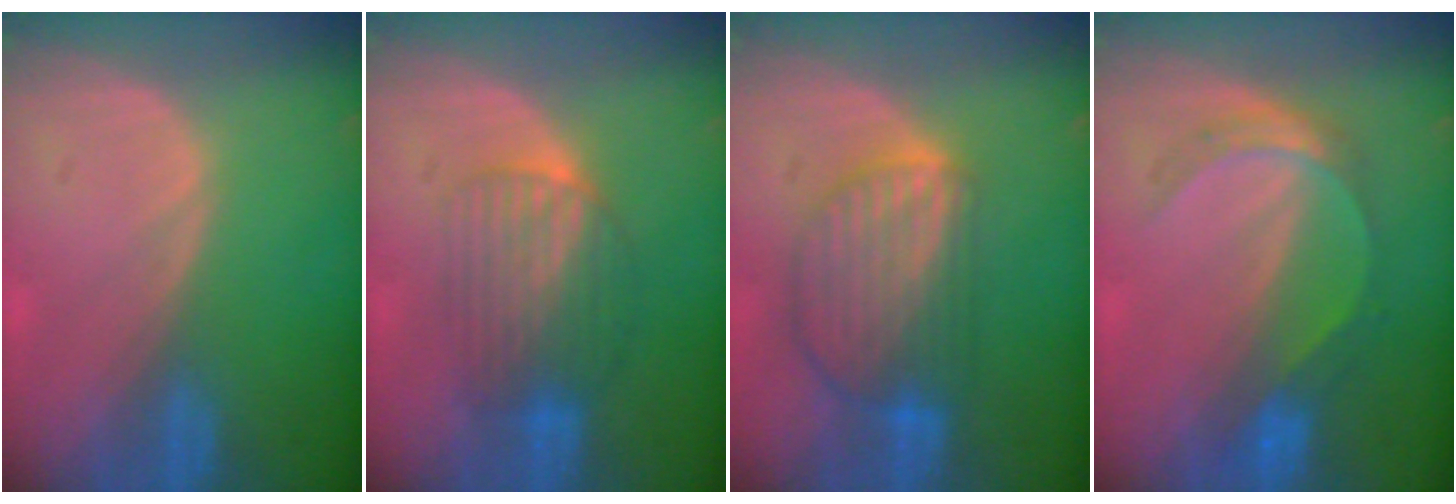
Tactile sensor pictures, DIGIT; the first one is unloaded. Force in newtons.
{"total": 6.4, "press": 6.3, "slide": 1.3}
{"total": 9.0, "press": 7.8, "slide": 4.4}
{"total": 5.6, "press": 5.0, "slide": 2.5}